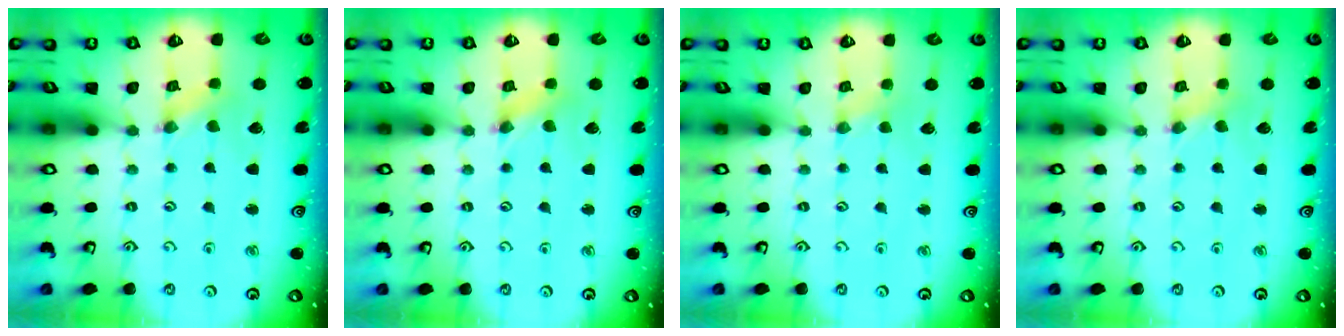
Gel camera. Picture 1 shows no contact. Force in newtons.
{"total": 1.2, "press": 1.1, "slide": 0.2}
{"total": 1.0, "press": 1.0, "slide": 0.2}
{"total": 1.4, "press": 1.4, "slide": 0.3}